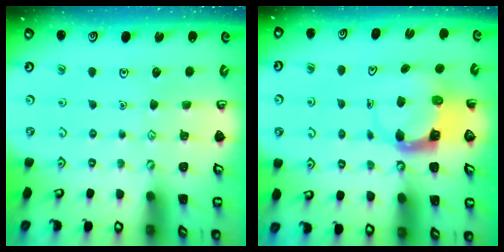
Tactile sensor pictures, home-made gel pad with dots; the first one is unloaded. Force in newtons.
{"total": 3.8, "press": 3.7, "slide": 0.5}